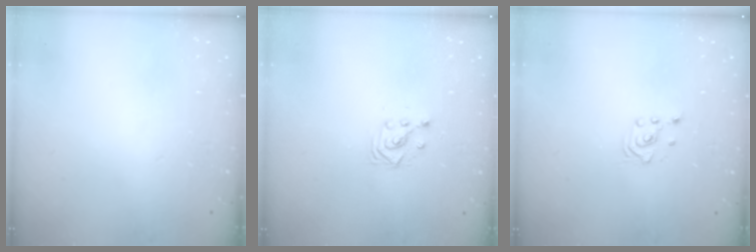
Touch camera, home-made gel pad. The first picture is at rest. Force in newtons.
{"total": 3.0, "press": 3.0, "slide": 0.1}
{"total": 1.6, "press": 1.5, "slide": 0.2}